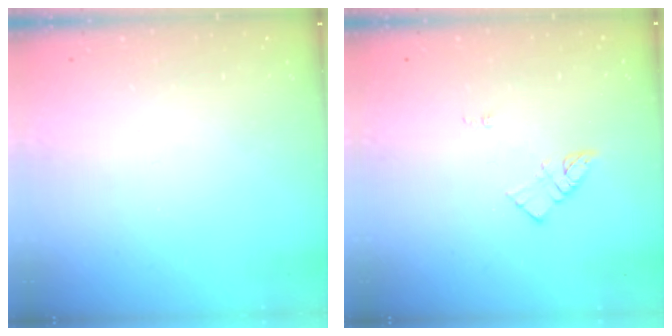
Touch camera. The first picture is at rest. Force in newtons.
{"total": 4.9, "press": 4.9, "slide": 0.5}